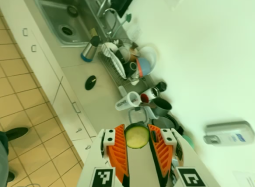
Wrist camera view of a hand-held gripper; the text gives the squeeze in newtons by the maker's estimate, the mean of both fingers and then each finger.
{"total": 8.6, "left": 8.7, "right": 8.5}